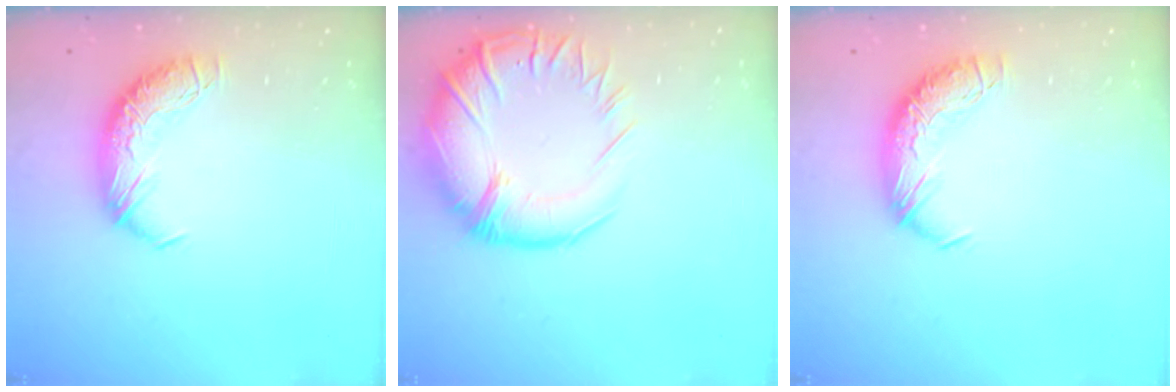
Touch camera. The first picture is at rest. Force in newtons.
{"total": 9.4, "press": 8.2, "slide": 4.7}
{"total": 0.0}